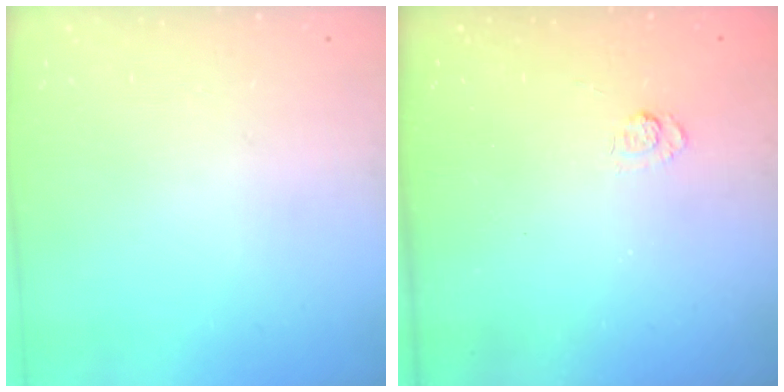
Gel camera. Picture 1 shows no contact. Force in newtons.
{"total": 3.0, "press": 2.6, "slide": 1.5}